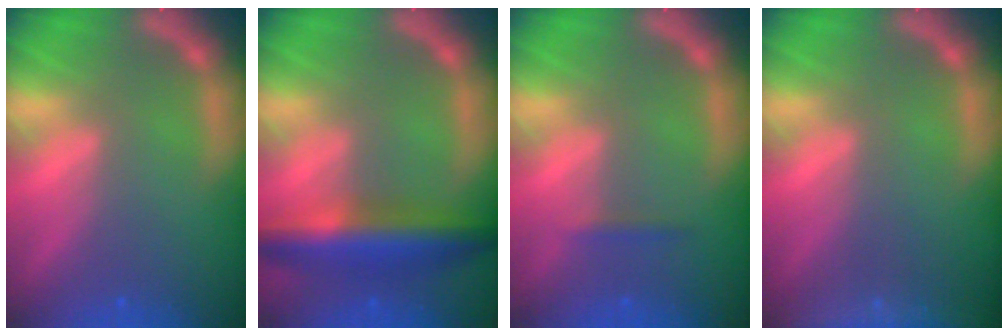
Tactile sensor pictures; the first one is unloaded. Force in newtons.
{"total": 7.0}
{"total": 0.9}
{"total": 10.1}